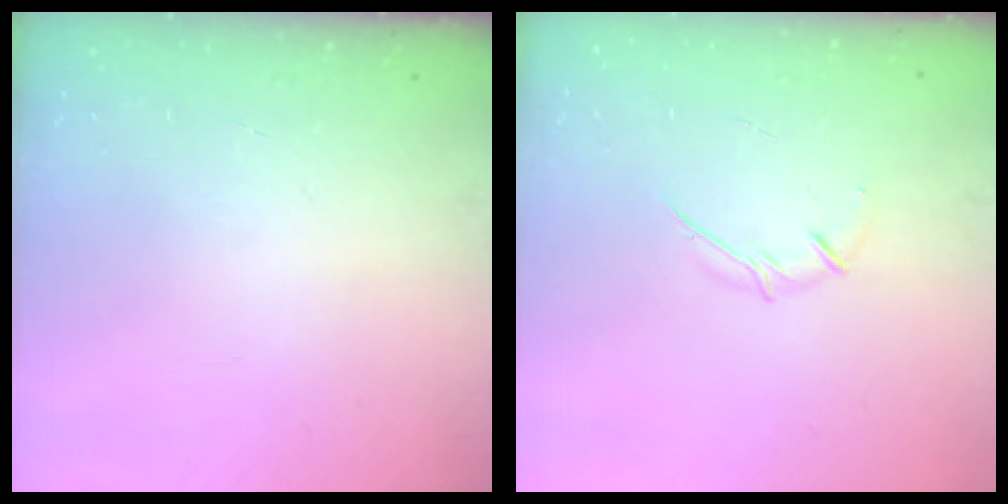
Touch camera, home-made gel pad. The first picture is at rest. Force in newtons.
{"total": 5.6, "press": 5.6, "slide": 0.7}